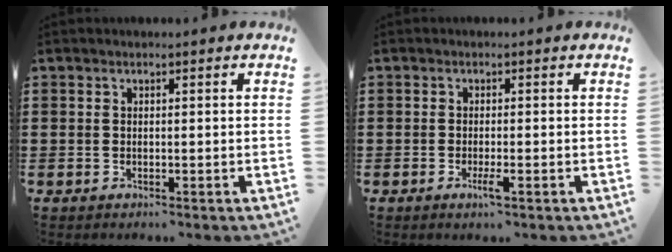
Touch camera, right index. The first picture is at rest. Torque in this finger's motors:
{"motor_torque": [0.64, 0.62, 0.22, 0.04]}